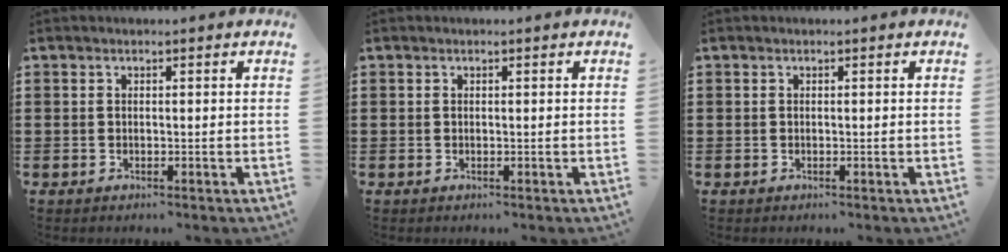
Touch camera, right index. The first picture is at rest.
{"total": 0.0}
{"total": 0.0}